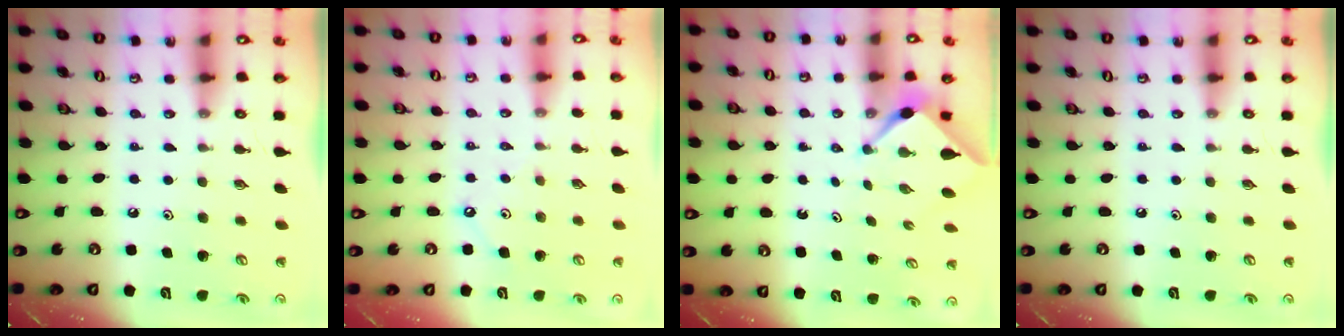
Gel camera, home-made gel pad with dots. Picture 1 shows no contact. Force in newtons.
{"total": 2.5, "press": 2.5, "slide": 0.4}
{"total": 2.2, "press": 2.2, "slide": 0.3}
{"total": 0.0}